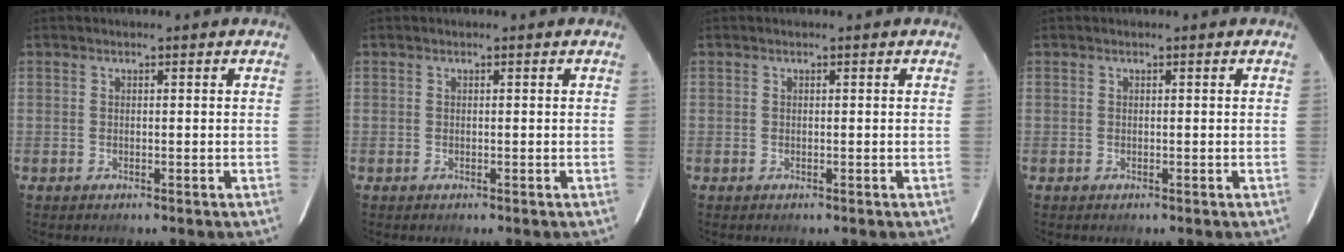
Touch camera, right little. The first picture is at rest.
{"total": 0.0}
{"total": 0.0}
{"total": 0.0}